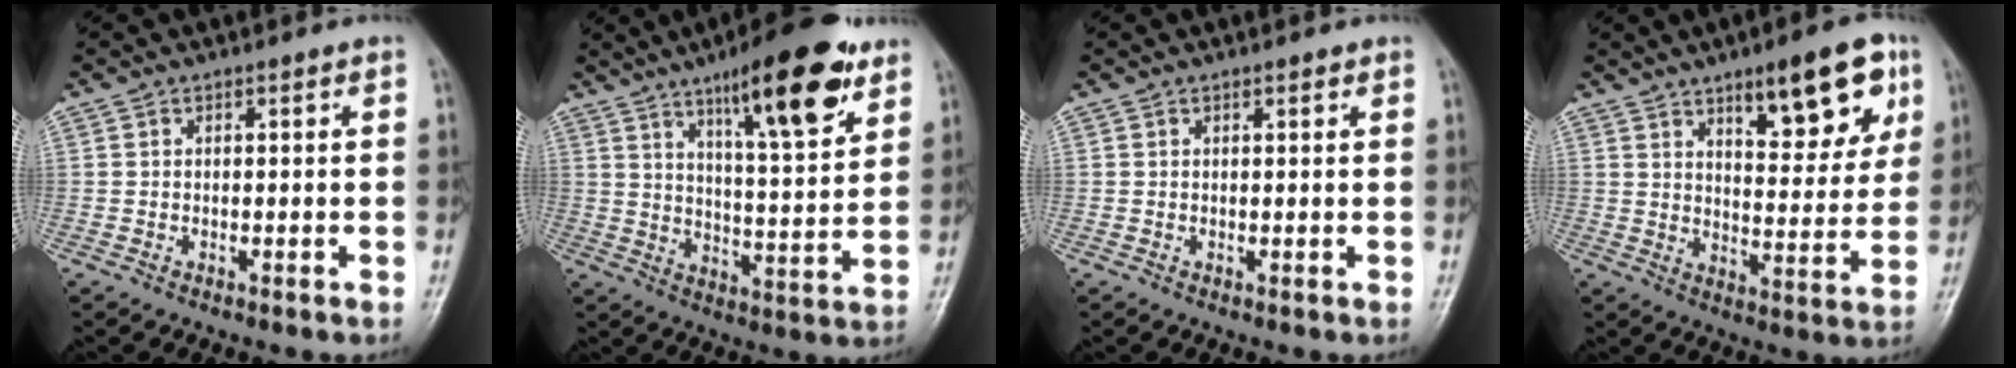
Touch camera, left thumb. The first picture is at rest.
{"total": 17.8, "force": [10.6, 4.4, 13.6], "torque": [-0.181, -0.051, 0.165]}
{"total": 0.7, "force": [0.5, 0.2, 0.4], "torque": [-0.007, -0.002, 0.006]}
{"total": 15.3, "force": [8.3, 5.4, 11.7], "torque": [-0.124, -0.037, 0.121]}